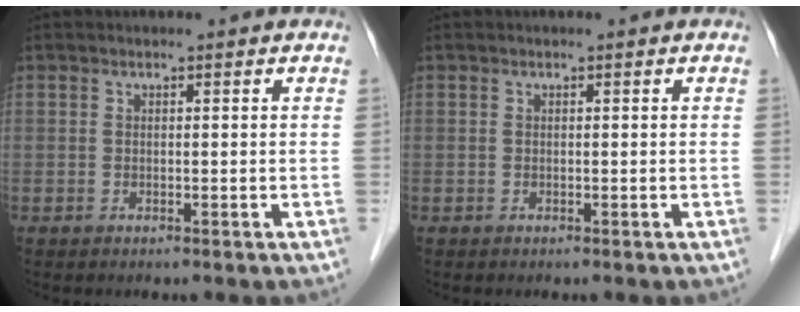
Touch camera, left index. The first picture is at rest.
{"total": 0.0}